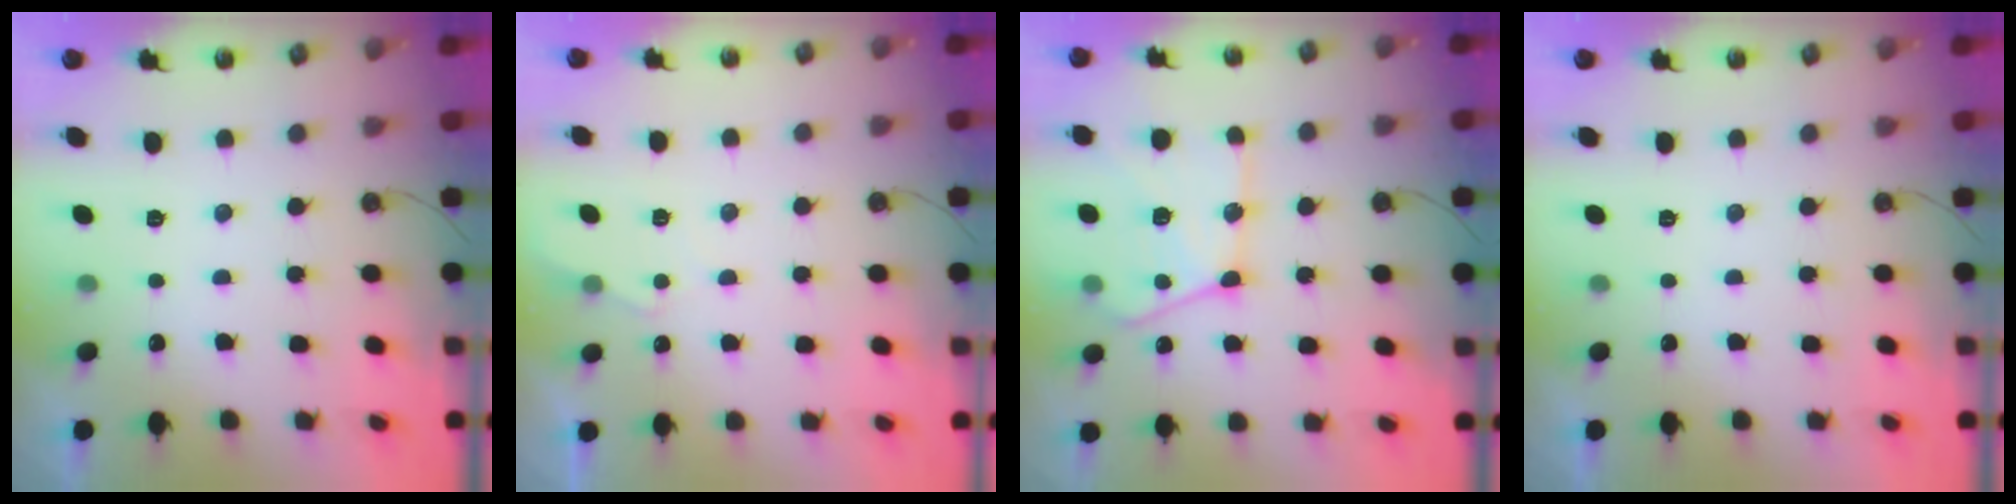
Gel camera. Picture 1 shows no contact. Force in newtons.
{"total": 4.6, "press": 4.5, "slide": 0.5}
{"total": 19.7, "press": 19.6, "slide": 2.2}
{"total": 0.0}